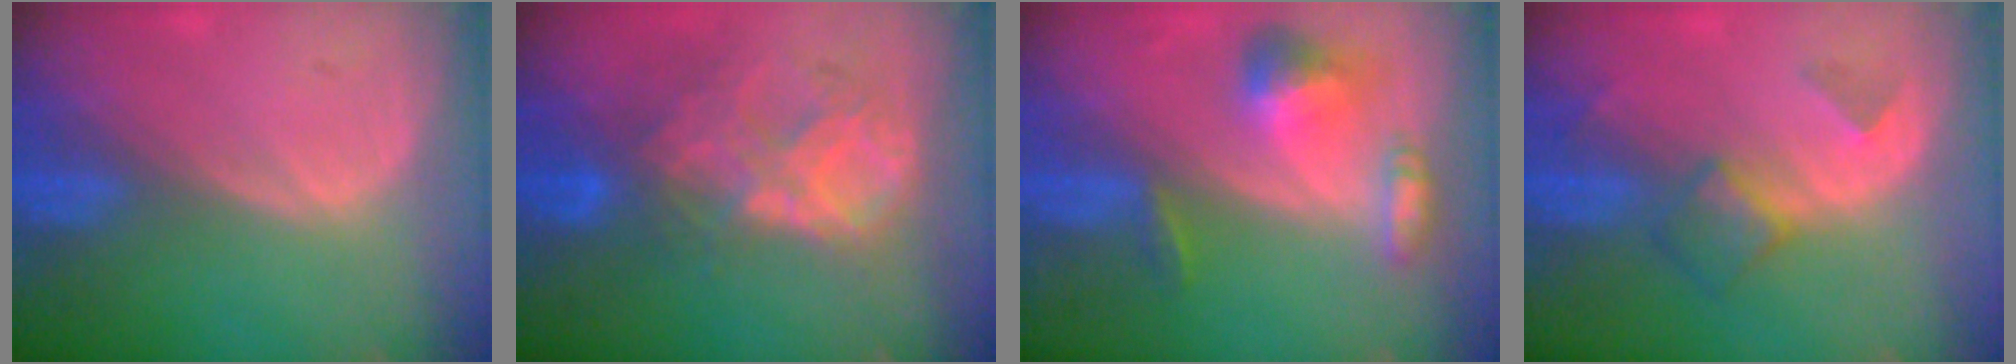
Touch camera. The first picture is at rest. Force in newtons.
{"total": 9.2, "press": 7.8, "slide": 4.9}
{"total": 6.7, "press": 6.3, "slide": 2.5}
{"total": 4.9, "press": 4.3, "slide": 2.2}